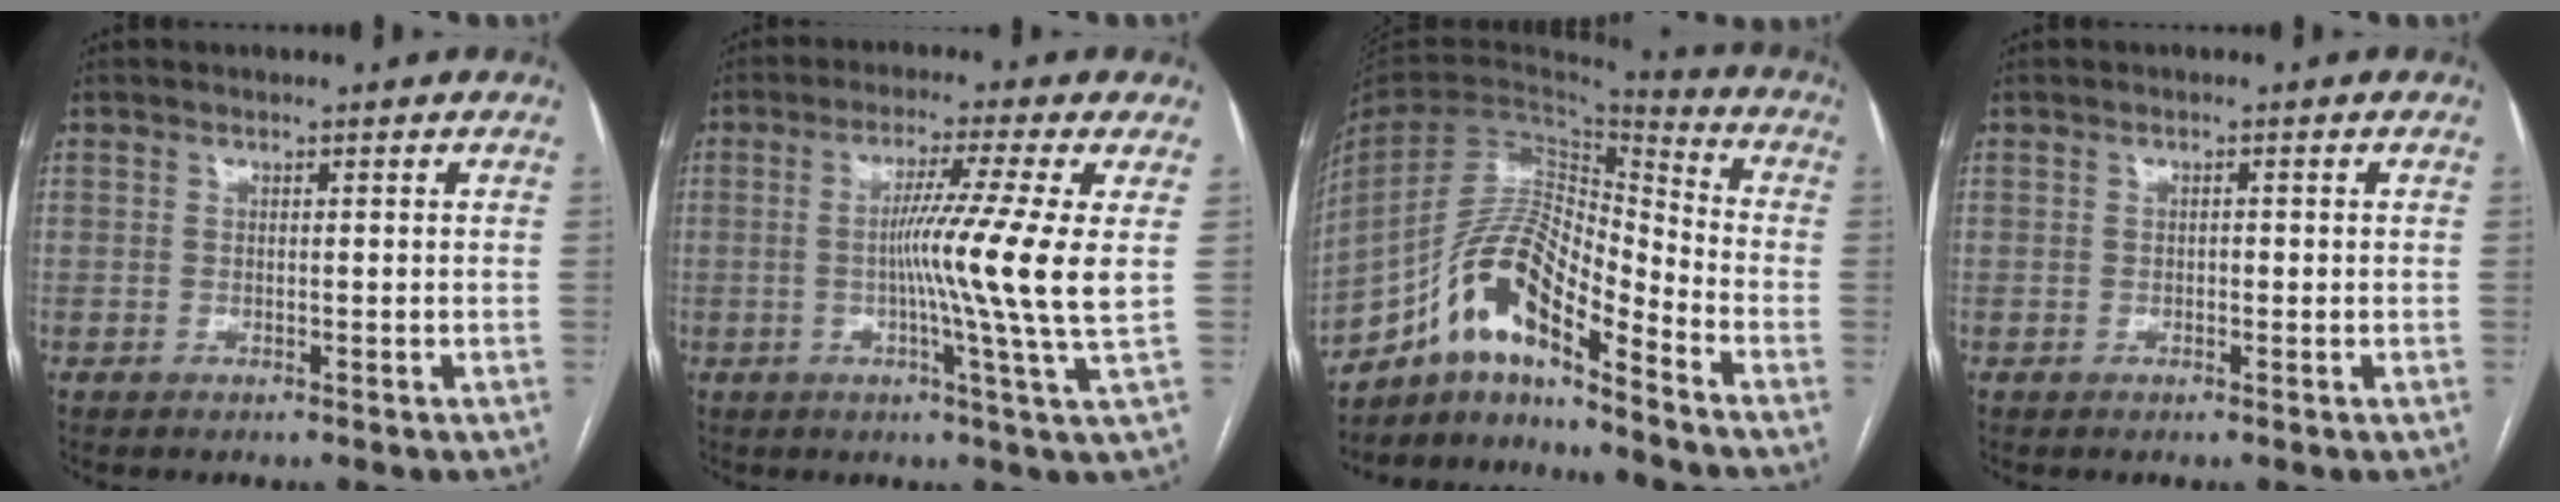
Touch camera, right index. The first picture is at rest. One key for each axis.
{"total": 10.8, "fx": 0.4, "fy": -3.0, "fz": 10.4, "tx": -0.178, "ty": -0.013, "tz": 0.006}
{"total": 14.6, "fx": -9.8, "fy": 3.1, "fz": 10.4, "tx": -0.199, "ty": 0.027, "tz": -0.174}
{"total": 0.6, "fx": -0.1, "fy": 0.3, "fz": 0.5, "tx": -0.009, "ty": 0.001, "tz": -0.002}